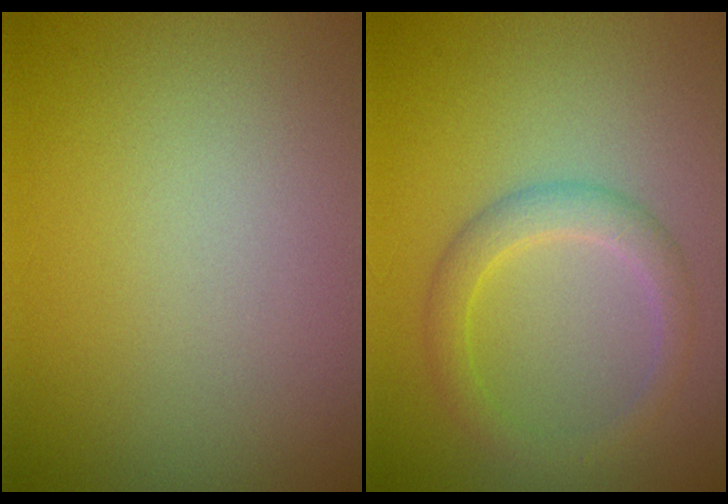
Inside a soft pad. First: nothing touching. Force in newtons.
{"total": 2.7, "press": 2.7, "slide": 0.1}